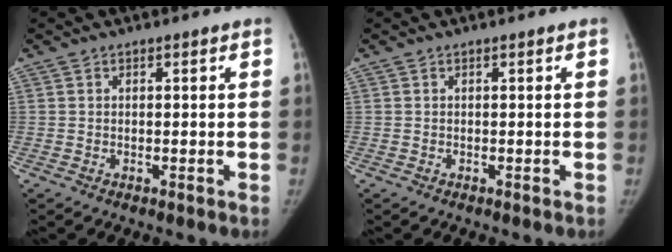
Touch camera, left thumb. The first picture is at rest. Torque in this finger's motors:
{"motor_torque": [0.07, -0.02, 0.12, -0.43, 0.02]}